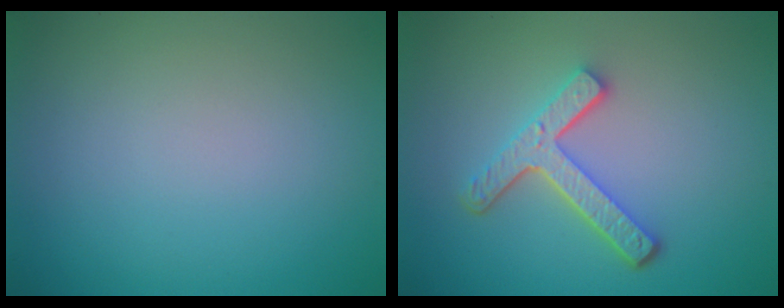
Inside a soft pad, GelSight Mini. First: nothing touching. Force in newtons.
{"total": 4.3, "press": 3.3, "slide": 2.8}